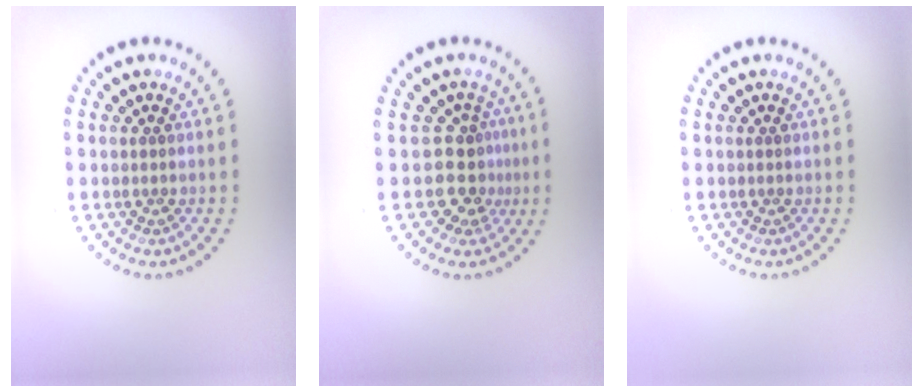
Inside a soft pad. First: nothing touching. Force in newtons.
{"total": 3.3, "press": 2.5, "slide": 2.1}
{"total": 0.0}